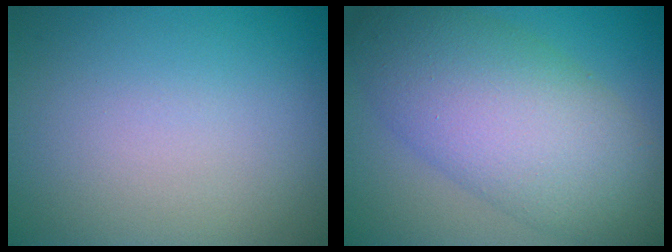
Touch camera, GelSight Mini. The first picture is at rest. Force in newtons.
{"total": 9.8, "press": 9.8, "slide": 0.4}